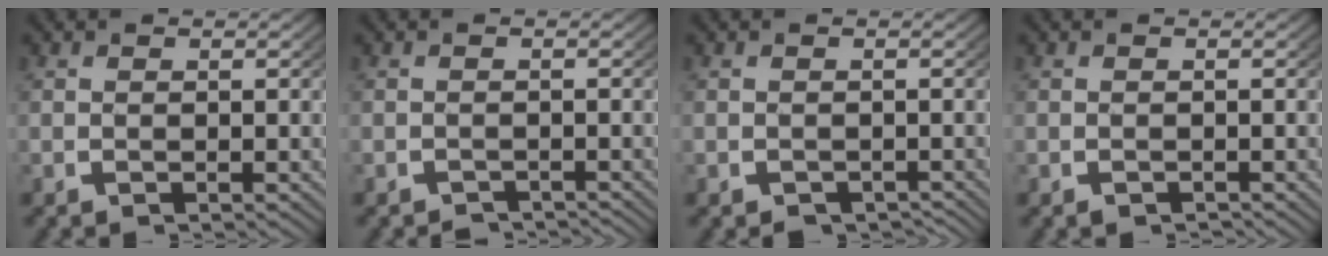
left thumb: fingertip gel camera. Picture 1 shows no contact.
{"total": 1.8, "force": [-1.7, 0.3, 0.2], "torque": [0.001, -0.008, -0.027]}
{"total": 2.0, "force": [-1.8, 0.8, 0.4], "torque": [0.005, -0.008, -0.025]}
{"total": 0.8, "force": [-0.7, 0.3, 0.2], "torque": [-0.002, -0.004, -0.011]}